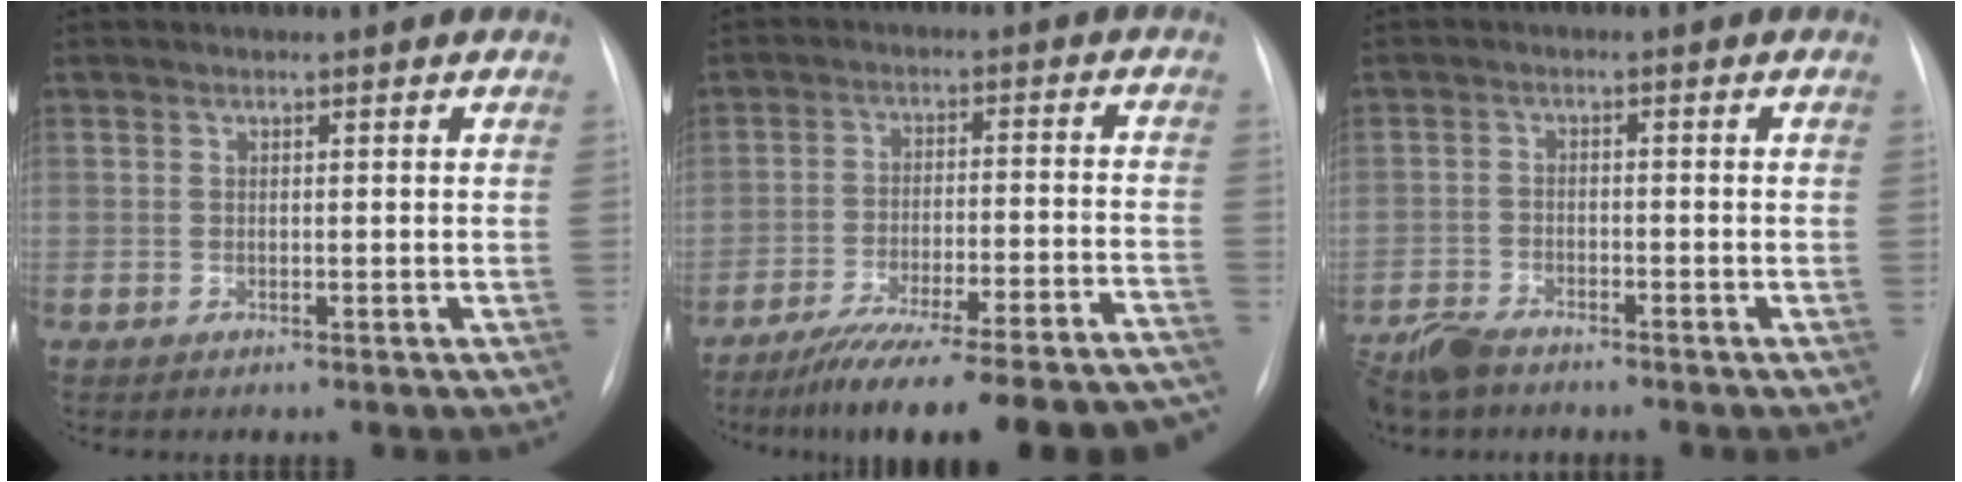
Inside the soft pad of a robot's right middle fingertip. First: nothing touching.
{"total": 23.6, "force": [-21.0, 1.9, 10.7], "torque": [-0.096, -0.003, -0.288]}
{"total": 6.0, "force": [-5.2, 2.0, 2.1], "torque": [-0.044, -0.015, -0.096]}